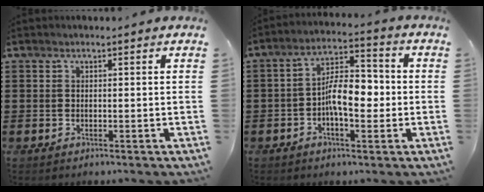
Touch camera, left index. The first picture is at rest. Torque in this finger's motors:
{"motor_torque": [1.31, 0.02, 0.56, 0.17]}